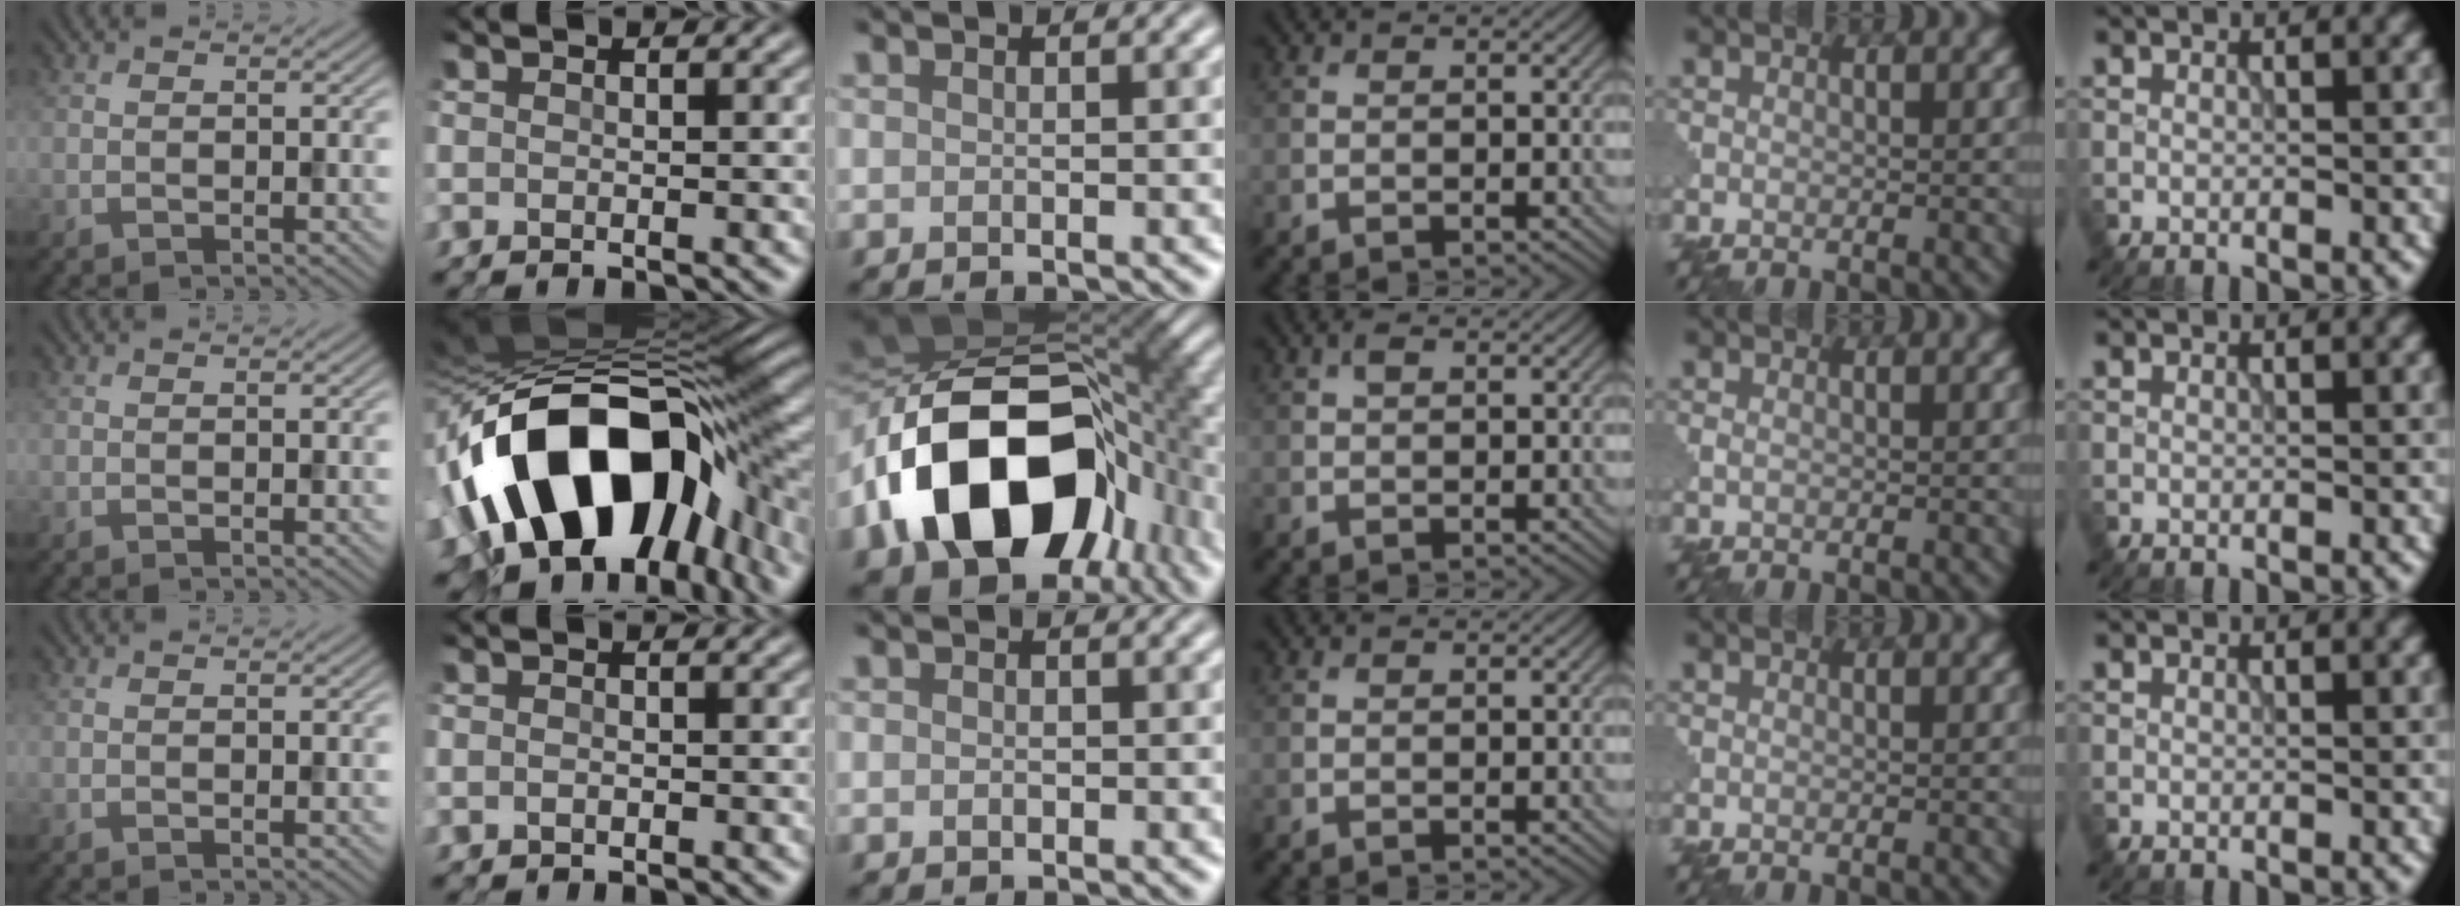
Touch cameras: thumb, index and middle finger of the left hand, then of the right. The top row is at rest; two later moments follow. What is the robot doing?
{"motion": "disassemble", "object": "puzzle pieces"}